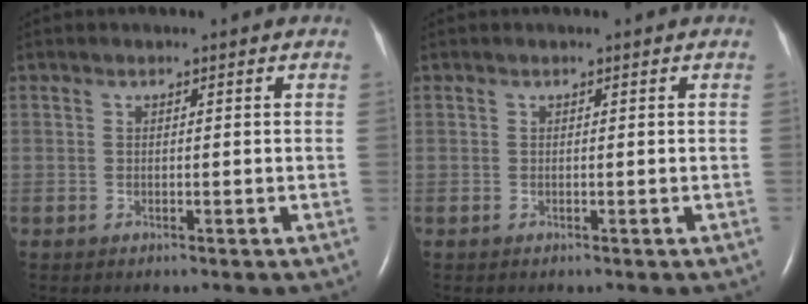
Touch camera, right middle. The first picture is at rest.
{"total": 0.0}